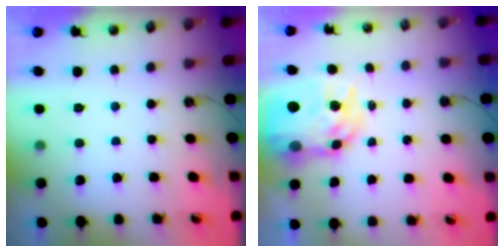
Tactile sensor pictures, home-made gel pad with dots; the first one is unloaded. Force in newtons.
{"total": 12.4, "press": 12.4, "slide": 1.1}